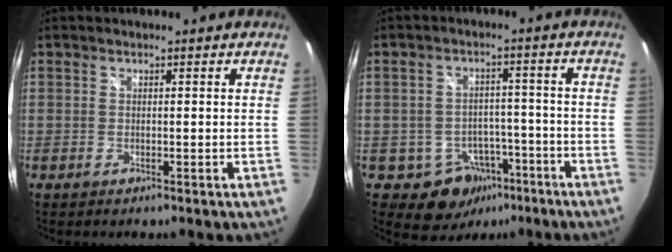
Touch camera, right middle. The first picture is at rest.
{"total": 8.3, "force": [-4.7, 6.5, 2.3], "torque": [-0.044, 0.020, -0.046]}